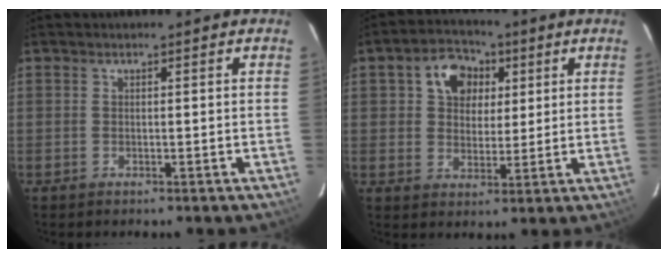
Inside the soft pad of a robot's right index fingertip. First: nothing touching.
{"total": 8.6, "force": [3.1, 6.7, 4.5], "torque": [-0.086, 0.024, 0.052]}